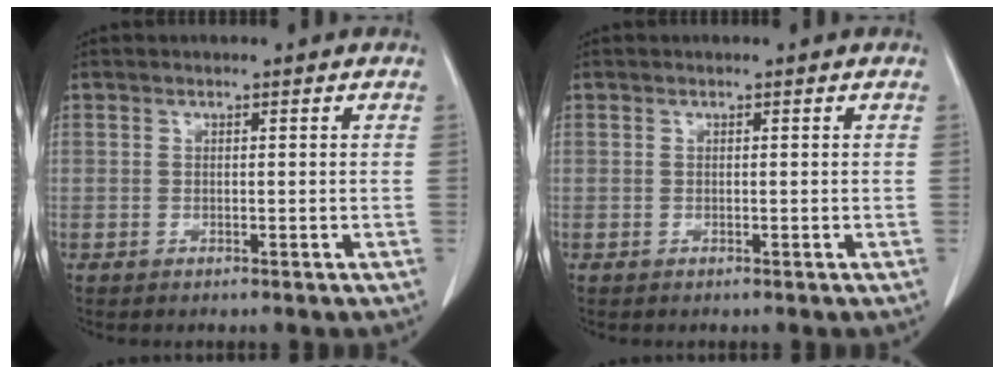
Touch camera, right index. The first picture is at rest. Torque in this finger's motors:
{"motor_torque": [0.00, 0.00, 0.03, 0.00]}